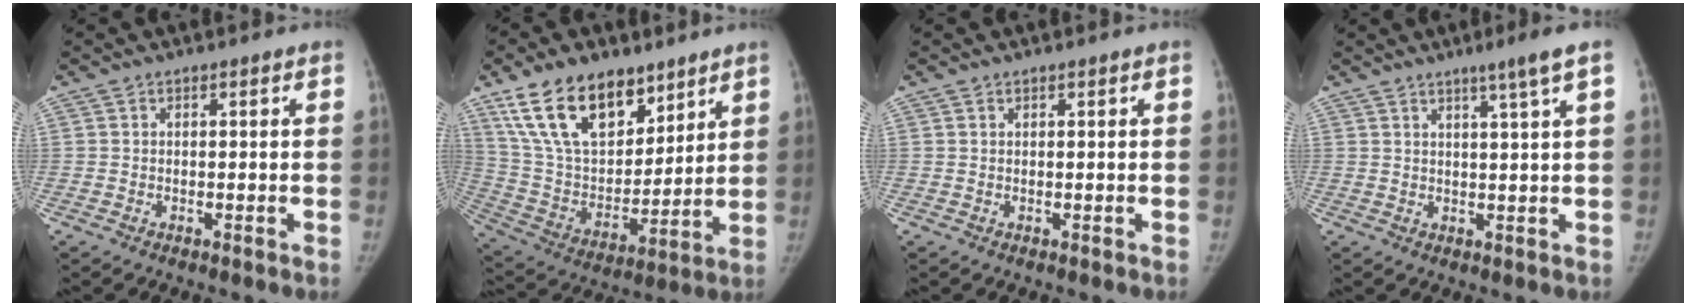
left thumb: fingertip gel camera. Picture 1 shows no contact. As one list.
[{"total": 20.7, "force": [13.0, 11.1, 11.7], "torque": [-0.169, -0.049, 0.248]}, {"total": 0.0}, {"total": 4.8, "force": [2.8, -0.9, 3.8], "torque": [-0.062, -0.015, 0.044]}]